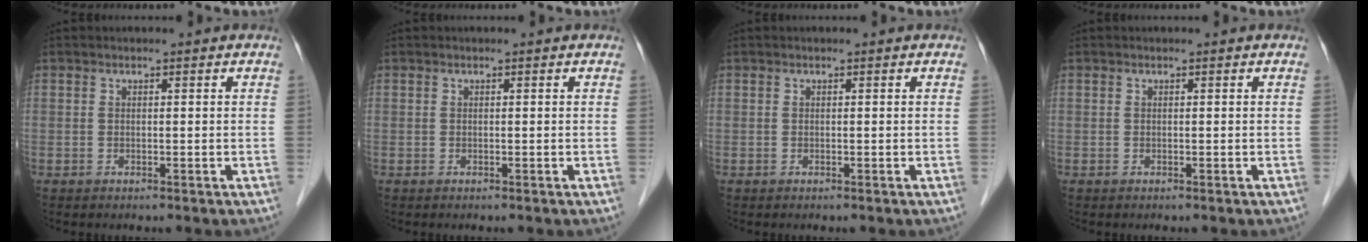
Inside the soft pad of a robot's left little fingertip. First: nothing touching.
{"total": 0.0}
{"total": 0.0}
{"total": 0.0}